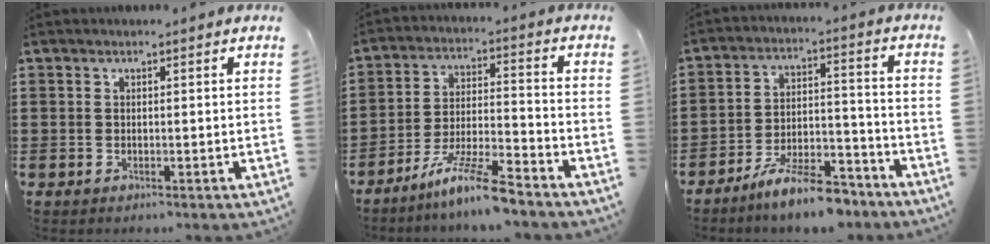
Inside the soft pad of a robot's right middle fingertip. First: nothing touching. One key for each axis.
{"total": 9.2, "fx": -7.4, "fy": 0.5, "fz": 5.5, "tx": -0.109, "ty": -0.001, "tz": -0.141}
{"total": 9.7, "fx": -8.4, "fy": 1.7, "fz": 4.6, "tx": -0.078, "ty": 0.024, "tz": -0.155}